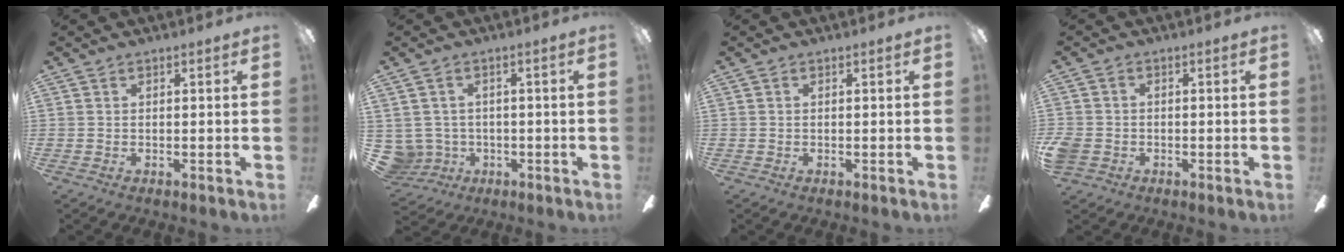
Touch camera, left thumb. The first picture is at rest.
{"total": 4.8, "force": [0.0, 4.8, 0.6], "torque": [-0.047, -0.005, 0.002]}
{"total": 0.0}
{"total": 3.5, "force": [-1.5, 2.8, 1.5], "torque": [-0.035, 0.008, -0.030]}